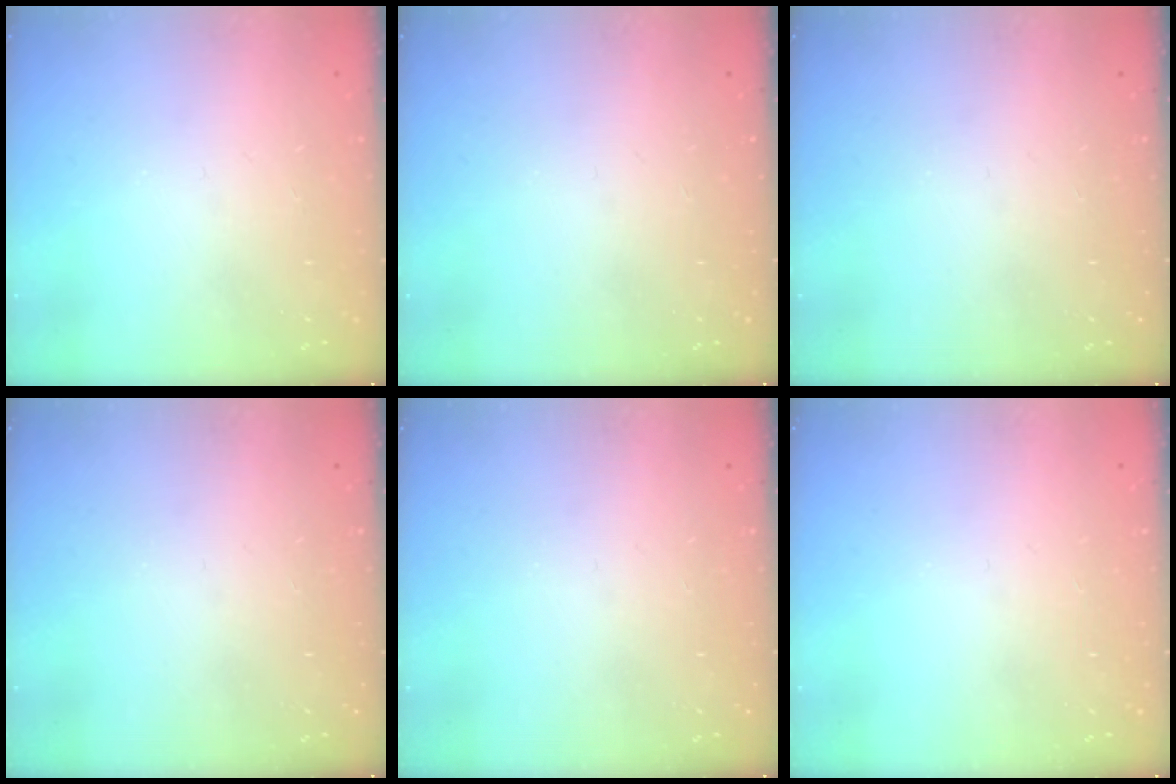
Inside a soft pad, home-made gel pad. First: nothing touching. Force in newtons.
{"total": 0.0}
{"total": 0.0}
{"total": 0.0}
{"total": 0.0}
{"total": 0.0}